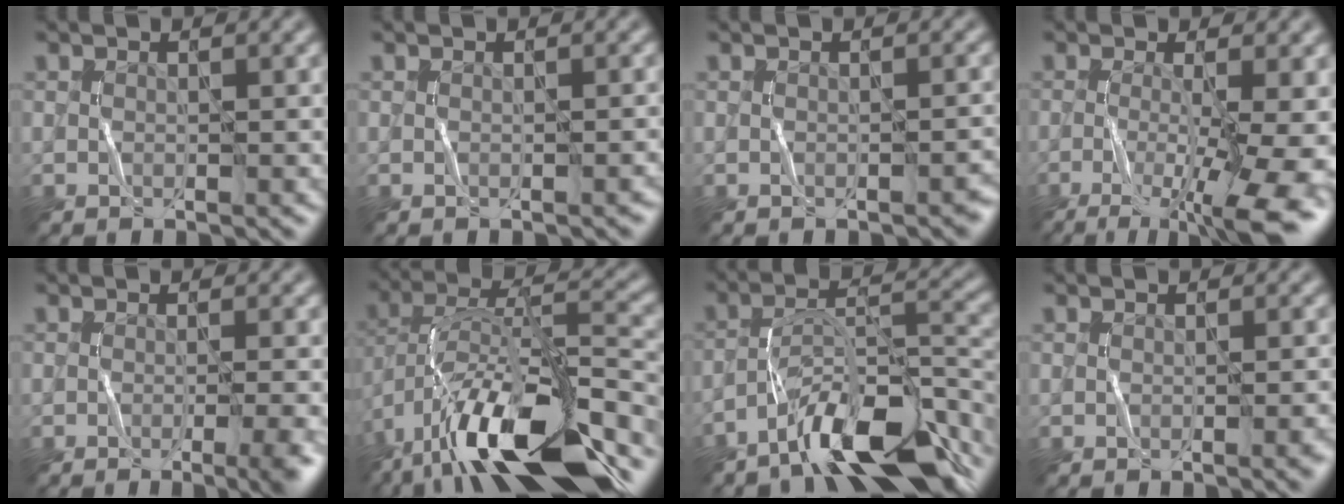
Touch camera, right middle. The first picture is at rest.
{"total": 0.7, "force": [-0.2, 0.3, 0.6], "torque": [-0.002, 0.004, -0.003]}
{"total": 1.4, "force": [-0.8, 0.4, 1.1], "torque": [-0.007, 0.009, -0.012]}
{"total": 8.7, "force": [-3.8, 2.3, 7.5], "torque": [-0.129, -0.011, -0.057]}
{"total": 6.7, "force": [-2.0, 2.9, 5.7], "torque": [-0.035, 0.004, -0.014]}
{"total": 15.5, "force": [-9.3, 5.4, 11.2], "torque": [-0.211, 0.021, -0.158]}
{"total": 10.1, "force": [-7.3, 3.1, 6.3], "torque": [-0.099, 0.011, -0.130]}
{"total": 2.7, "force": [-0.7, 1.2, 2.4], "torque": [-0.001, 0.012, -0.005]}